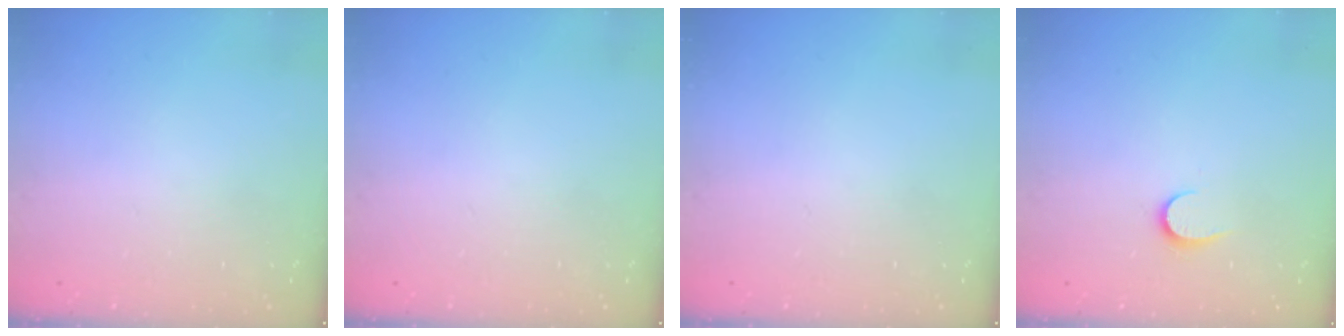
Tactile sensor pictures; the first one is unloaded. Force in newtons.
{"total": 0.0}
{"total": 0.0}
{"total": 6.3, "press": 6.3, "slide": 0.5}